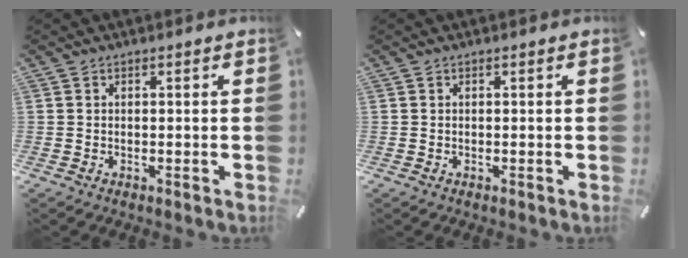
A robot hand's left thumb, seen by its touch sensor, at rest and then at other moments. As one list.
[{"total": 0.0}]